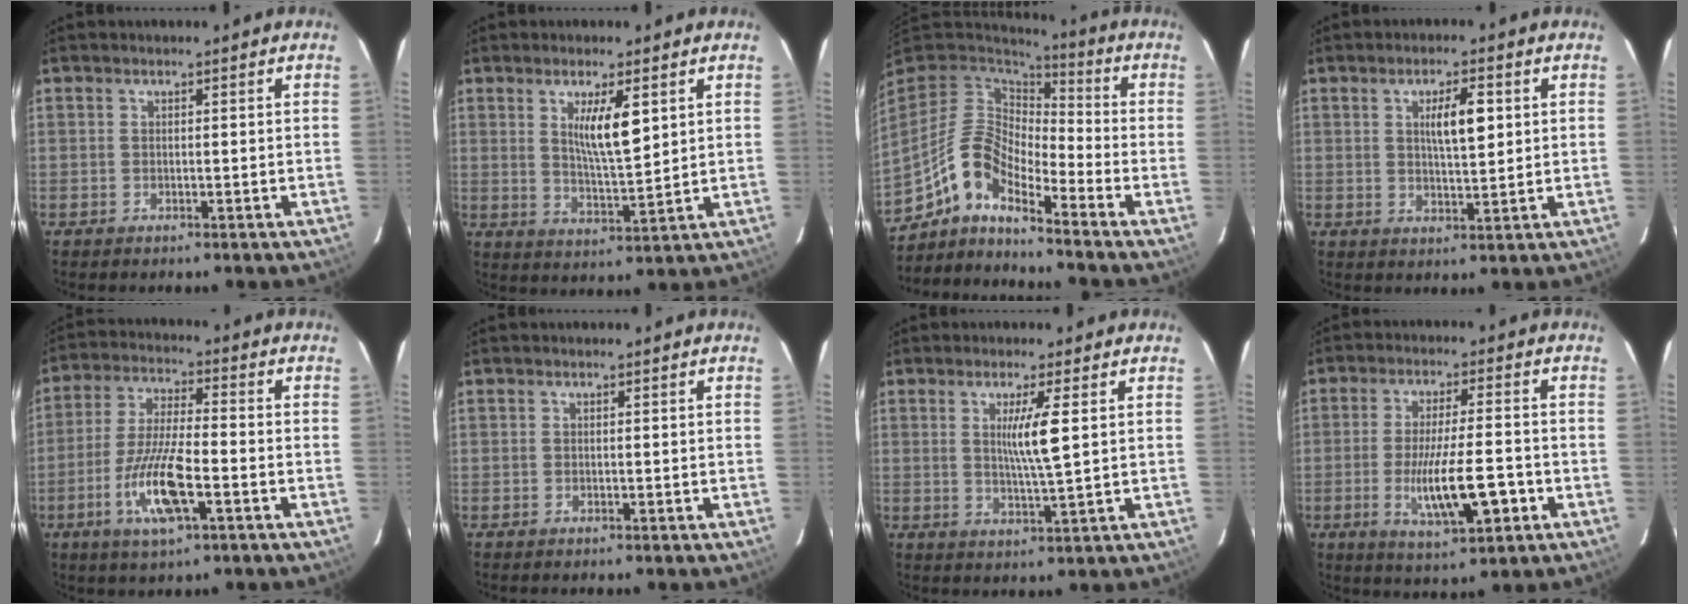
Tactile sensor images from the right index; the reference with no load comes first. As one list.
[{"total": 7.0, "force": [2.7, 1.1, 6.4], "torque": [-0.113, -0.010, 0.050]}, {"total": 10.2, "force": [-7.7, 2.6, 6.0], "torque": [-0.130, 0.029, -0.147]}, {"total": 5.5, "force": [1.5, 1.2, 5.2], "torque": [-0.089, 0.003, 0.028]}, {"total": 11.2, "force": [-4.2, 1.8, 10.2], "torque": [-0.204, -0.012, -0.077]}, {"total": 0.0}, {"total": 5.5, "force": [1.3, -0.6, 5.3], "torque": [-0.096, -0.012, 0.025]}, {"total": 10.8, "force": [-3.1, 1.8, 10.2], "torque": [-0.180, -0.012, -0.045]}]